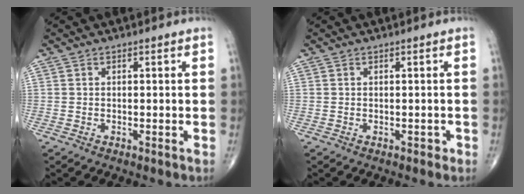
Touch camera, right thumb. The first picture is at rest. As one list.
[{"total": 0.6, "force": [-0.3, 0.5, 0.3], "torque": [0.005, 0.003, -0.006]}]